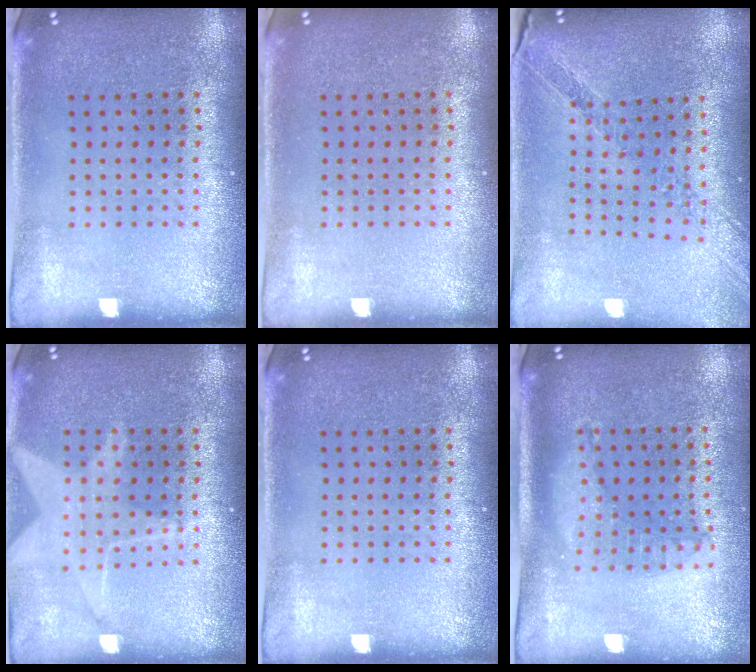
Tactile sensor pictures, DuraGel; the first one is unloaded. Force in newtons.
{"total": 0.0}
{"total": 1.2, "press": 1.2, "slide": 0.2}
{"total": 1.6, "press": 1.4, "slide": 0.7}
{"total": 0.0}
{"total": 1.3, "press": 1.3, "slide": 0.2}